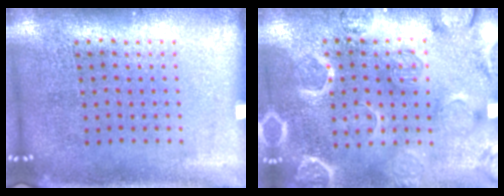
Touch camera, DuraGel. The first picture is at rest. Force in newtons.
{"total": 2.7, "press": 2.7, "slide": 0.1}